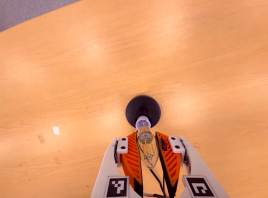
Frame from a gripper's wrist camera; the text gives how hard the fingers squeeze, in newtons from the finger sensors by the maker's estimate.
{"total": 18.4, "left": 19.9, "right": 17.0}